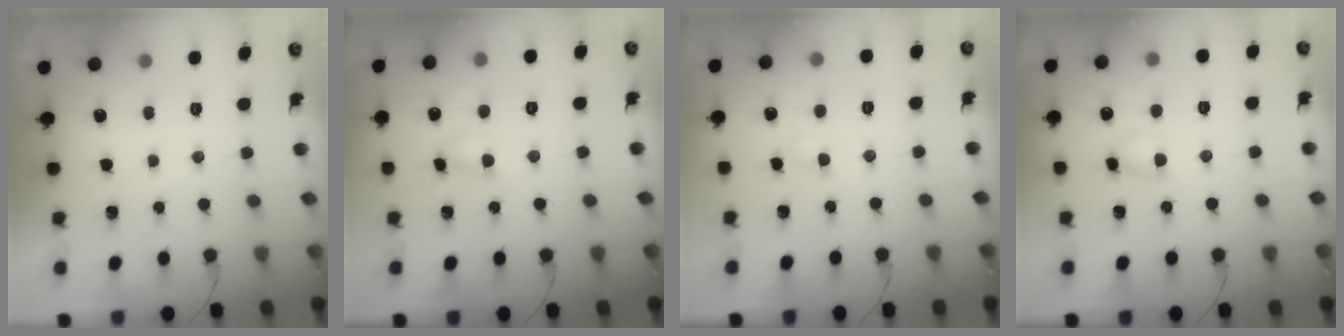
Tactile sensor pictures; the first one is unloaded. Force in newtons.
{"total": 3.6, "press": 3.3, "slide": 1.5}
{"total": 2.3, "press": 2.2, "slide": 0.9}
{"total": 4.4, "press": 4.3, "slide": 1.0}